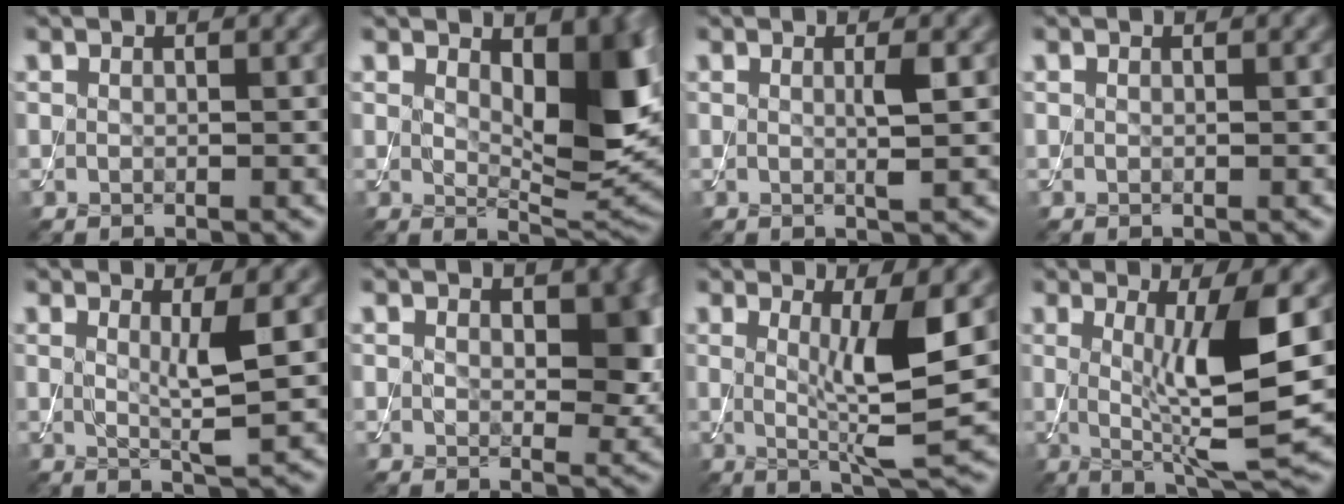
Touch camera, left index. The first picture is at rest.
{"total": 8.0, "force": [1.8, 3.8, 6.9], "torque": [-0.098, -0.011, 0.035]}
{"total": 1.6, "force": [0.1, 0.1, 1.6], "torque": [-0.031, -0.001, -0.001]}
{"total": 0.0}
{"total": 3.1, "force": [0.7, 0.5, 3.0], "torque": [-0.049, -0.013, 0.012]}
{"total": 5.2, "force": [1.0, 3.1, 4.0], "torque": [-0.052, -0.010, 0.018]}
{"total": 5.8, "force": [0.7, 0.9, 5.7], "torque": [-0.090, -0.015, 0.014]}
{"total": 8.1, "force": [0.6, 1.4, 7.9], "torque": [-0.121, -0.018, 0.017]}